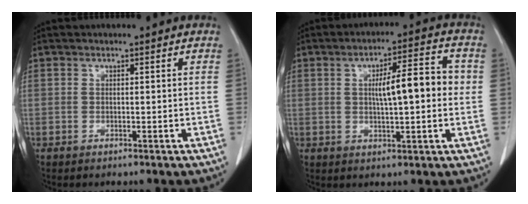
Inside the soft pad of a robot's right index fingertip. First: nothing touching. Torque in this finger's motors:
{"motor_torque": [0.39, 0.08, 0.43, 0.06]}